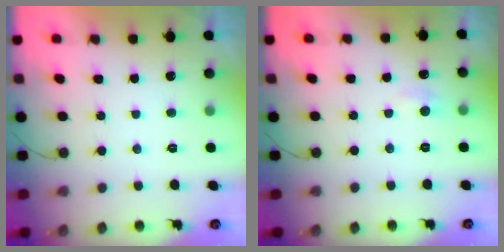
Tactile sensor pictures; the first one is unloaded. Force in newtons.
{"total": 5.5, "press": 5.4, "slide": 0.9}